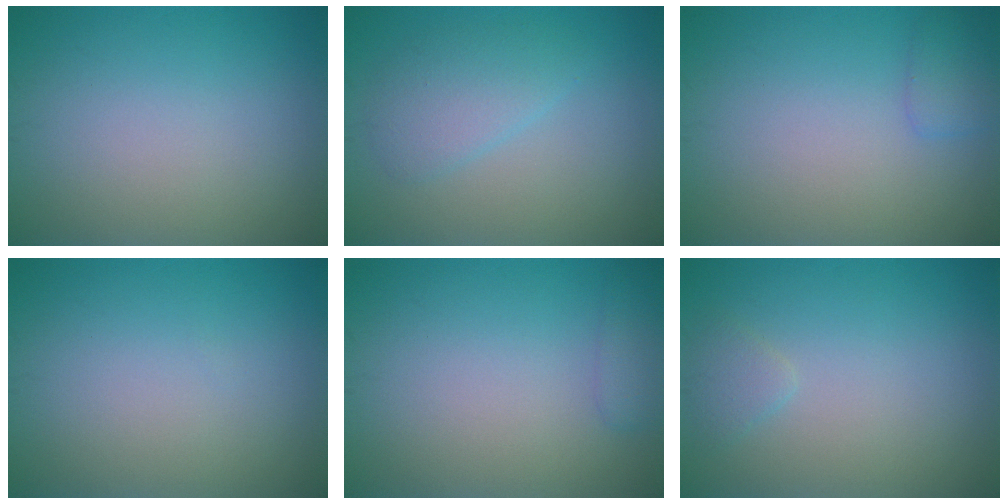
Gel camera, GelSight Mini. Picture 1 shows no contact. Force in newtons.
{"total": 2.9, "press": 2.9, "slide": 0.2}
{"total": 1.3, "press": 1.3, "slide": 0.0}
{"total": 0.0}
{"total": 1.5, "press": 1.5, "slide": 0.1}
{"total": 1.1, "press": 1.1, "slide": 0.1}